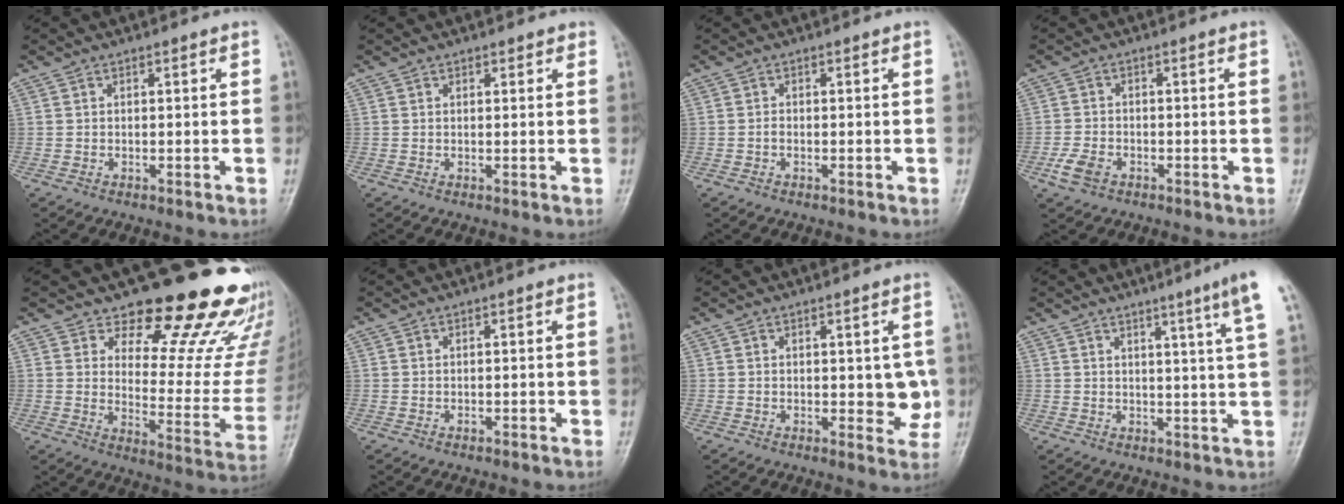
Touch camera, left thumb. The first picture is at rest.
{"total": 1.0, "force": [0.6, 0.6, 0.5], "torque": [0.003, -0.002, 0.003]}
{"total": 0.6, "force": [-0.4, 0.4, 0.3], "torque": [-0.007, 0.001, -0.012]}
{"total": 4.0, "force": [-2.2, 2.4, 2.2], "torque": [-0.052, 0.006, -0.044]}
{"total": 21.4, "force": [17.9, 7.2, 9.4], "torque": [-0.065, -0.149, 0.222]}
{"total": 0.6, "force": [-0.4, 0.4, 0.3], "torque": [-0.004, 0.006, -0.007]}
{"total": 6.0, "force": [0.0, 3.1, 5.2], "torque": [-0.032, -0.006, 0.003]}
{"total": 7.7, "force": [4.4, -0.9, 6.2], "torque": [-0.084, -0.018, 0.052]}